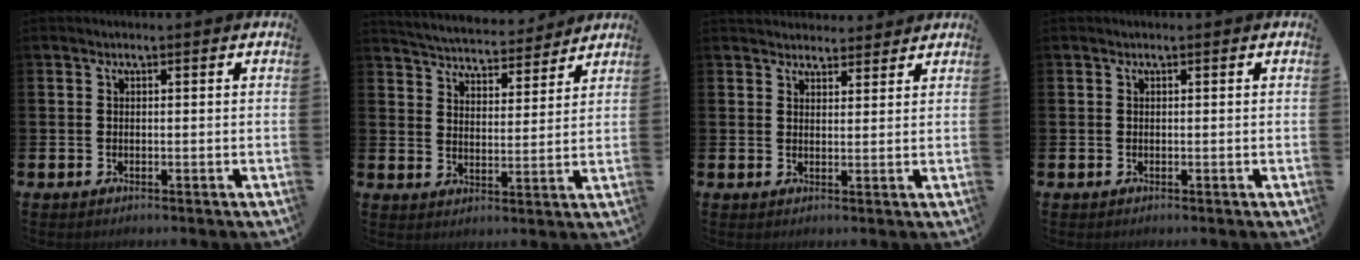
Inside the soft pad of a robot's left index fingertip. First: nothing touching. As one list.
[{"total": 5.1, "force": [5.0, 0.8, 0.2], "torque": [-0.022, -0.042, 0.085]}, {"total": 3.2, "force": [3.0, 0.9, -0.1], "torque": [-0.002, -0.012, 0.055]}, {"total": 0.0}]